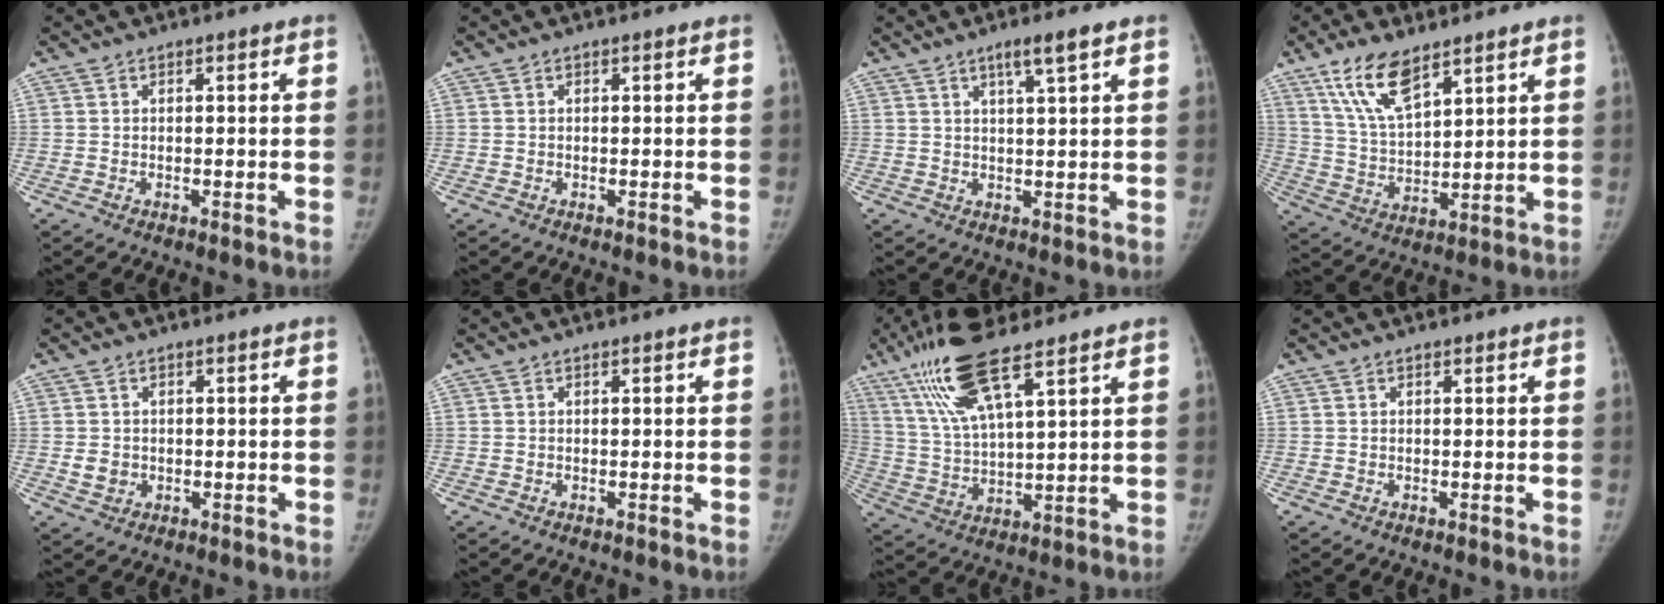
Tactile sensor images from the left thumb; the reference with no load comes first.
{"total": 0.0}
{"total": 4.2, "force": [2.5, 0.1, 3.4], "torque": [-0.060, -0.011, 0.045]}
{"total": 11.1, "force": [7.2, 4.1, 7.3], "torque": [-0.126, -0.034, 0.147]}
{"total": 2.8, "force": [-0.2, 2.4, 1.3], "torque": [-0.012, 0.000, 0.003]}
{"total": 0.0}
{"total": 14.8, "force": [9.4, 3.6, 10.8], "torque": [-0.215, -0.026, 0.189]}
{"total": 0.0}